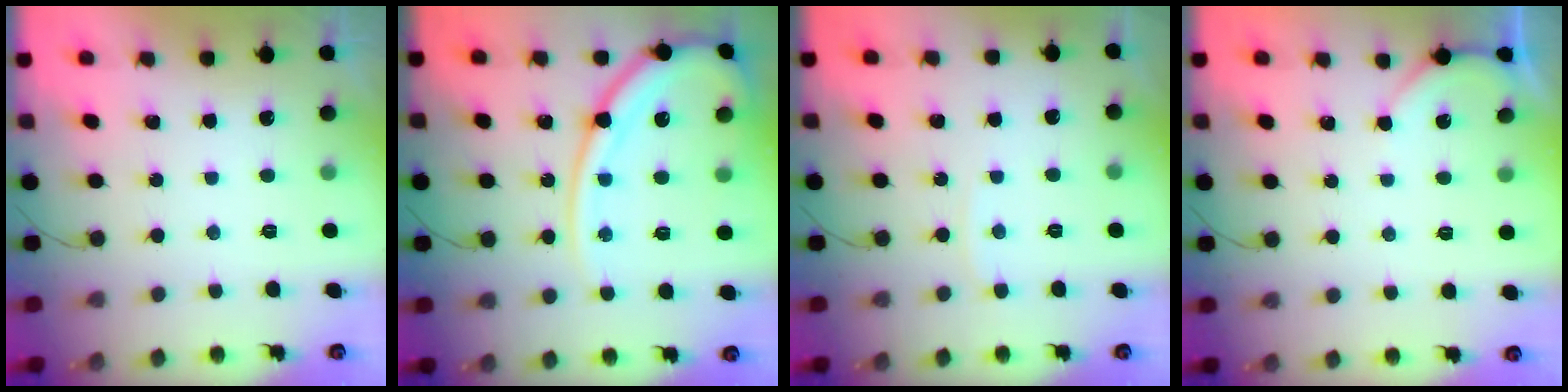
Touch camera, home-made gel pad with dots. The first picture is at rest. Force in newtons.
{"total": 16.7, "press": 16.6, "slide": 1.6}
{"total": 3.1, "press": 3.1, "slide": 0.2}
{"total": 2.0, "press": 2.0, "slide": 0.2}